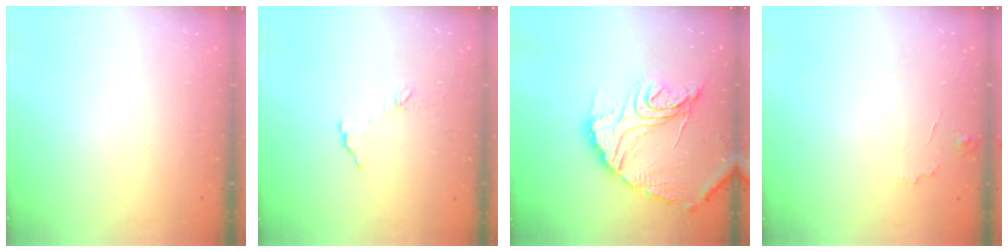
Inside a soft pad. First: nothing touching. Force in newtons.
{"total": 5.5, "press": 5.5, "slide": 0.3}
{"total": 18.0, "press": 18.0, "slide": 1.3}
{"total": 4.9, "press": 4.9, "slide": 0.3}